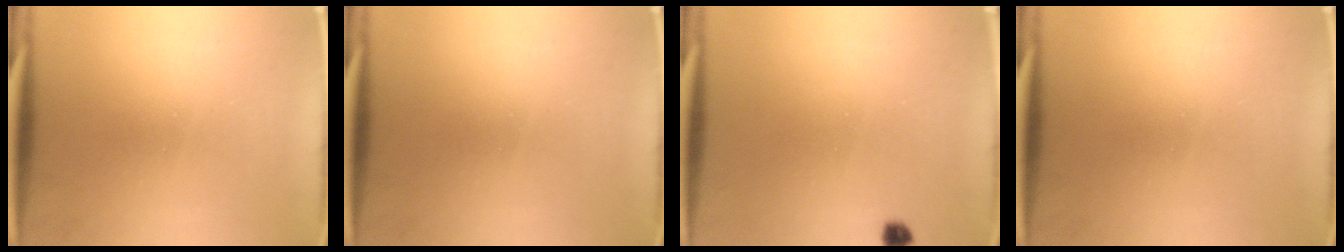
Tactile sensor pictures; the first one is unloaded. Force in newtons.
{"total": 0.0}
{"total": 1.4}
{"total": 0.0}